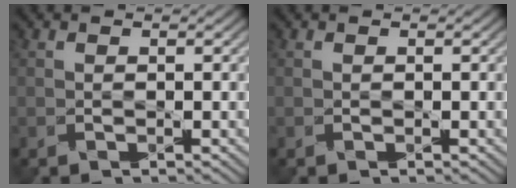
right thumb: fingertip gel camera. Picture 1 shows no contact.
{"total": 0.0}